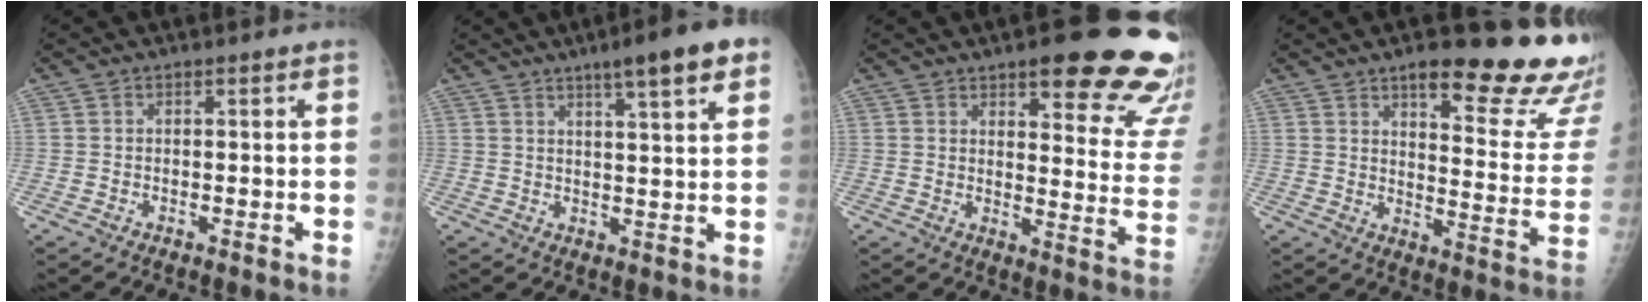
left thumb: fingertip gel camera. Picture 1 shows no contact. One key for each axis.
{"total": 10.2, "fx": 5.9, "fy": 1.4, "fz": 8.2, "tx": -0.109, "ty": -0.015, "tz": 0.079}
{"total": 22.1, "fx": 14.5, "fy": 6.5, "fz": 15.4, "tx": -0.146, "ty": -0.074, "tz": 0.171}
{"total": 23.3, "fx": 15.6, "fy": 6.2, "fz": 16.1, "tx": -0.163, "ty": -0.088, "tz": 0.199}